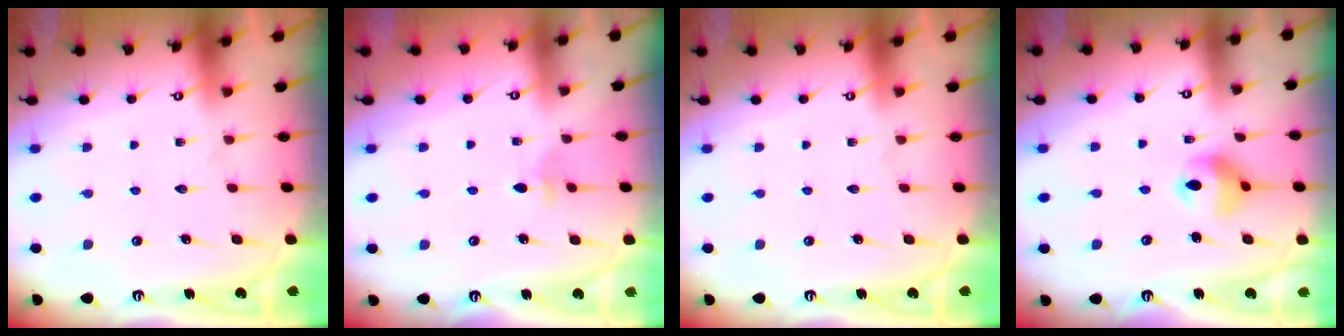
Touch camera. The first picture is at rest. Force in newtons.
{"total": 2.9, "press": 2.8, "slide": 0.8}
{"total": 0.0}
{"total": 10.5, "press": 9.8, "slide": 3.5}